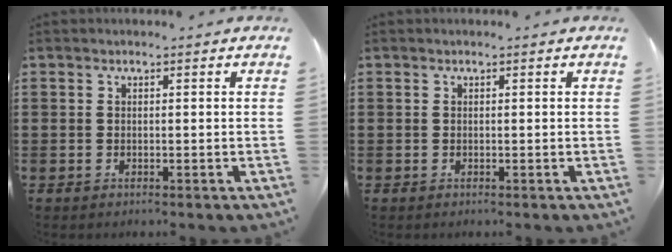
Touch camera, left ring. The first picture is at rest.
{"total": 0.0}